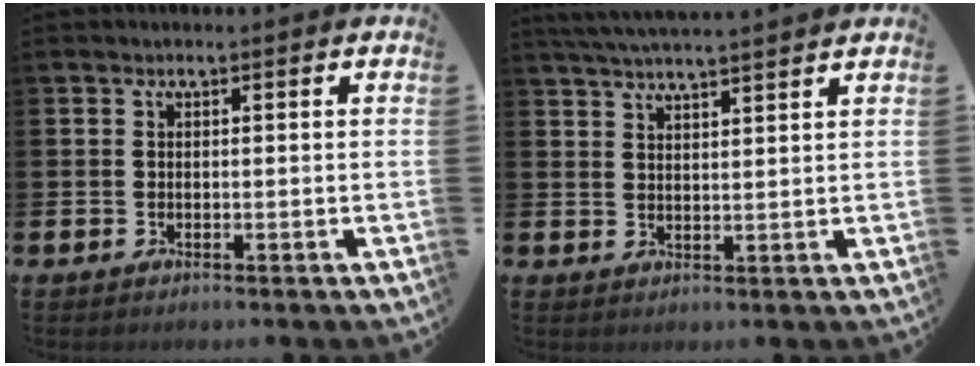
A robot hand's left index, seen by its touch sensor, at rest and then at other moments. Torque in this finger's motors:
{"motor_torque": [0.87, -1.27, 0.56, 0.20]}